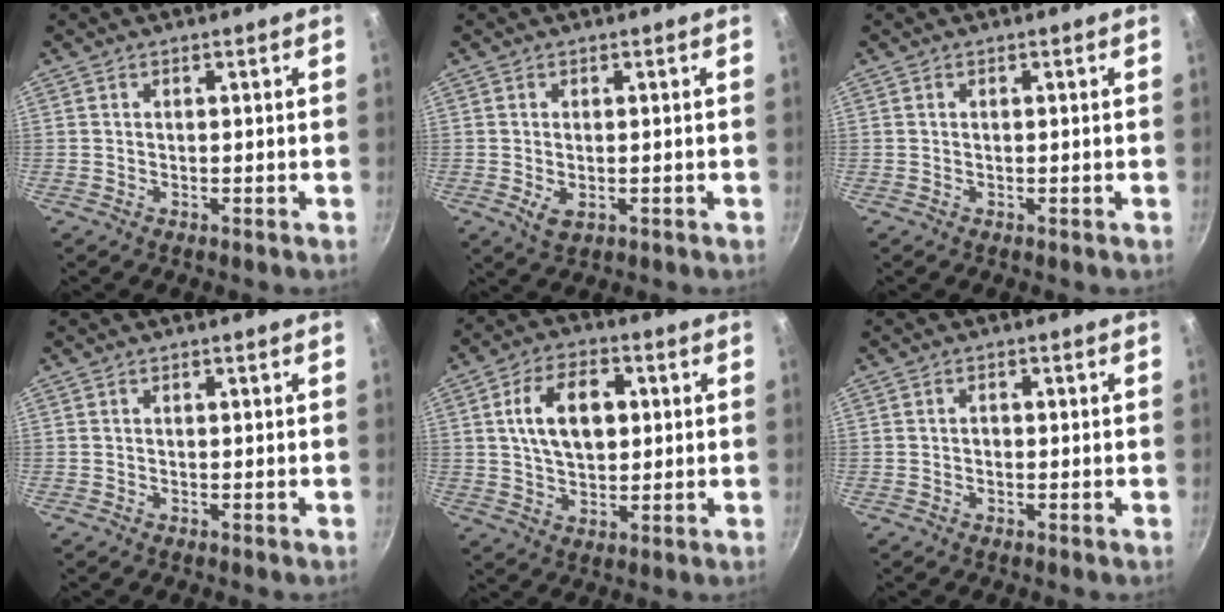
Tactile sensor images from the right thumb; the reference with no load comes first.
{"total": 3.1, "force": [-0.7, 1.8, 2.4], "torque": [-0.043, -0.009, -0.007]}
{"total": 0.0}
{"total": 0.0}
{"total": 11.6, "force": [2.2, 7.2, 8.9], "torque": [-0.134, 0.007, 0.035]}
{"total": 0.9, "force": [-0.1, 0.7, 0.6], "torque": [-0.008, 0.004, -0.003]}